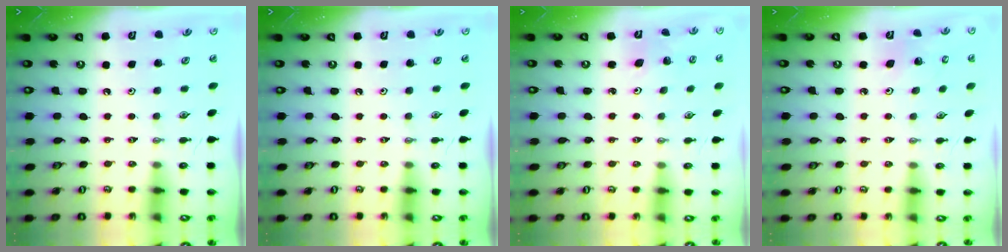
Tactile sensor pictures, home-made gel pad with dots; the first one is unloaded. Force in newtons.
{"total": 0.0}
{"total": 3.2, "press": 2.9, "slide": 1.3}
{"total": 3.1, "press": 3.0, "slide": 0.8}